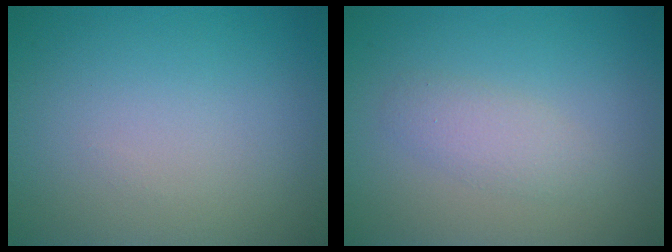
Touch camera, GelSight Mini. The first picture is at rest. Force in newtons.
{"total": 1.9, "press": 1.9, "slide": 0.0}